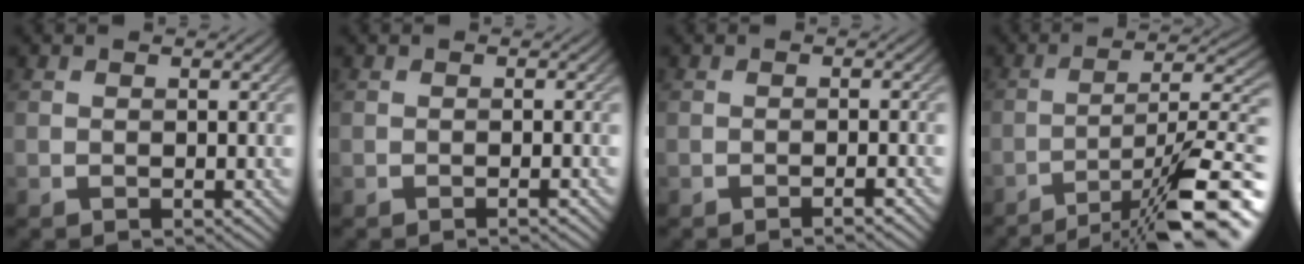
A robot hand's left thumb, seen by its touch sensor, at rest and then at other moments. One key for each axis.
{"total": 1.0, "fx": -0.5, "fy": 0.1, "fz": 0.8, "tx": -0.010, "ty": 0.003, "tz": -0.014}
{"total": 1.6, "fx": -1.0, "fy": 0.2, "fz": 1.3, "tx": -0.013, "ty": 0.004, "tz": -0.024}
{"total": 15.0, "fx": -9.4, "fy": 3.4, "fz": 11.3, "tx": -0.162, "ty": 0.010, "tz": -0.144}